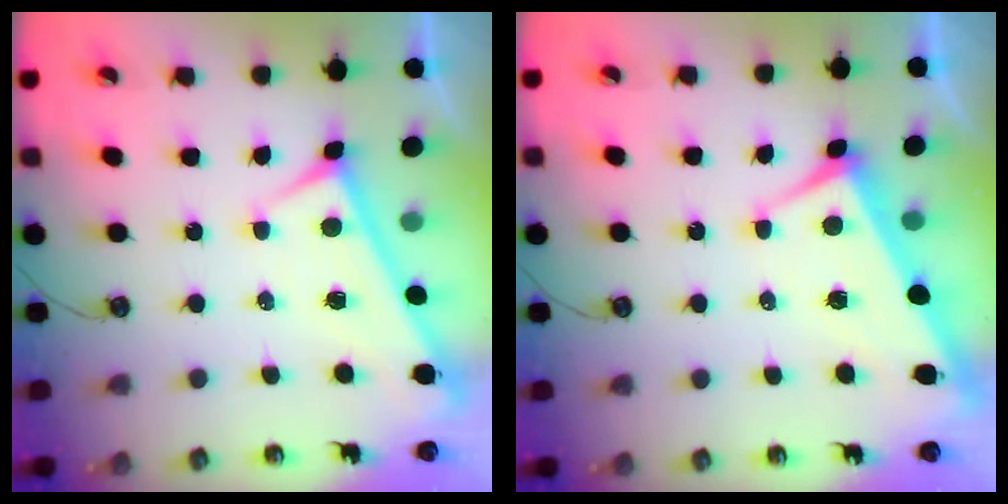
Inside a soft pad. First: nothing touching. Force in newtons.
{"total": 2.2, "press": 1.9, "slide": 1.0}